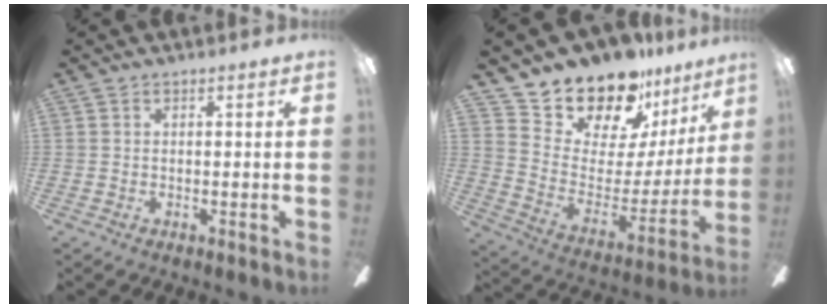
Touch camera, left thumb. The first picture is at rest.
{"total": 16.8, "force": [15.0, 6.4, 3.8], "torque": [-0.082, -0.138, 0.266]}